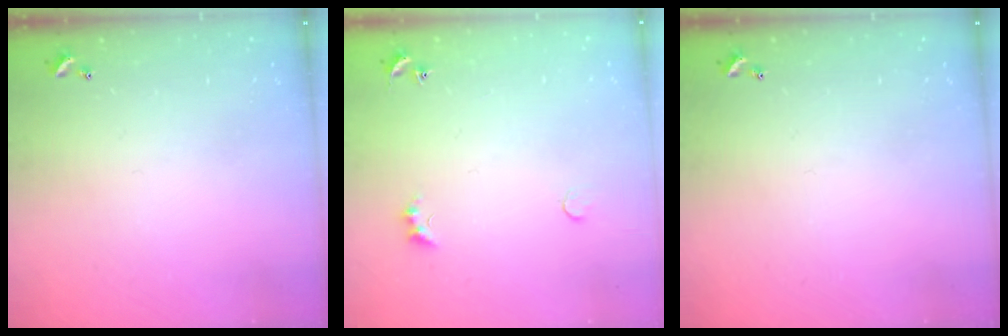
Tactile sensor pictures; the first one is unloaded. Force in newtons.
{"total": 1.9, "press": 1.9, "slide": 0.5}
{"total": 0.0}